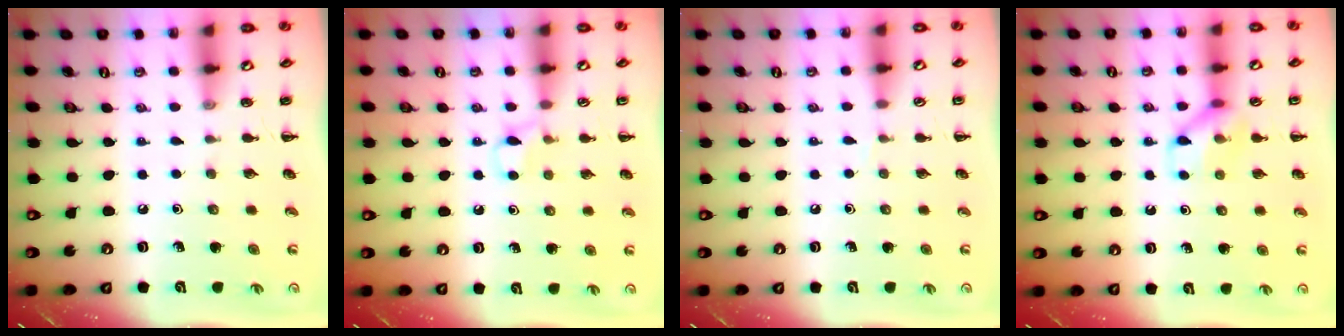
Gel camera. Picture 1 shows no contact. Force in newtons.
{"total": 5.5, "press": 5.2, "slide": 1.9}
{"total": 3.0, "press": 2.8, "slide": 1.0}
{"total": 9.6, "press": 9.6, "slide": 0.7}